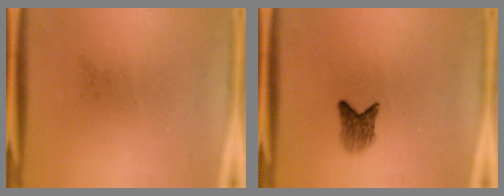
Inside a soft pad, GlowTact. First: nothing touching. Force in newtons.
{"total": 2.8}